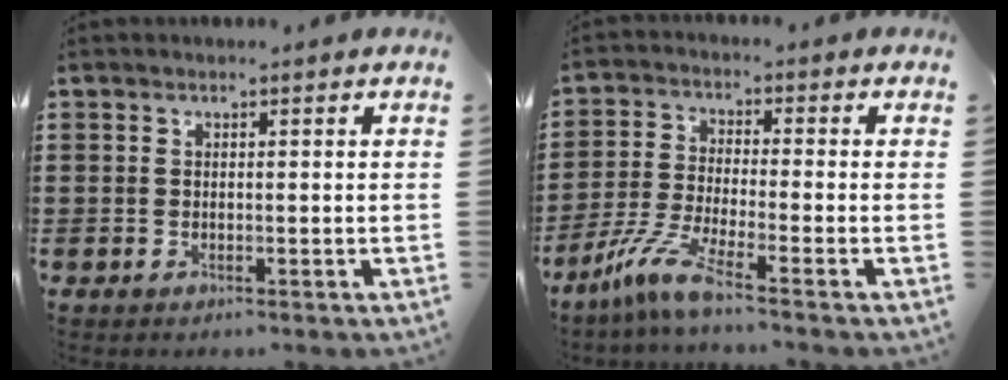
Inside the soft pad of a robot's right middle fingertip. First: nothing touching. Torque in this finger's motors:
{"motor_torque": [1.46, -0.68, 0.40, 0.16]}